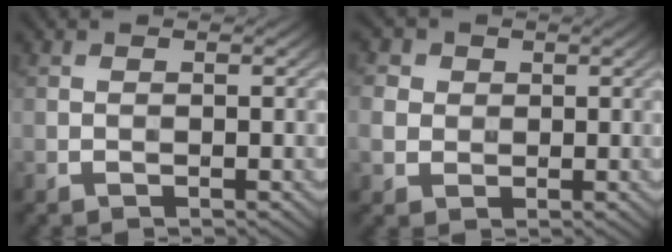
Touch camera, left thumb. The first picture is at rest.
{"total": 3.4, "force": [0.6, 3.2, 1.0], "torque": [-0.044, 0.005, 0.006]}